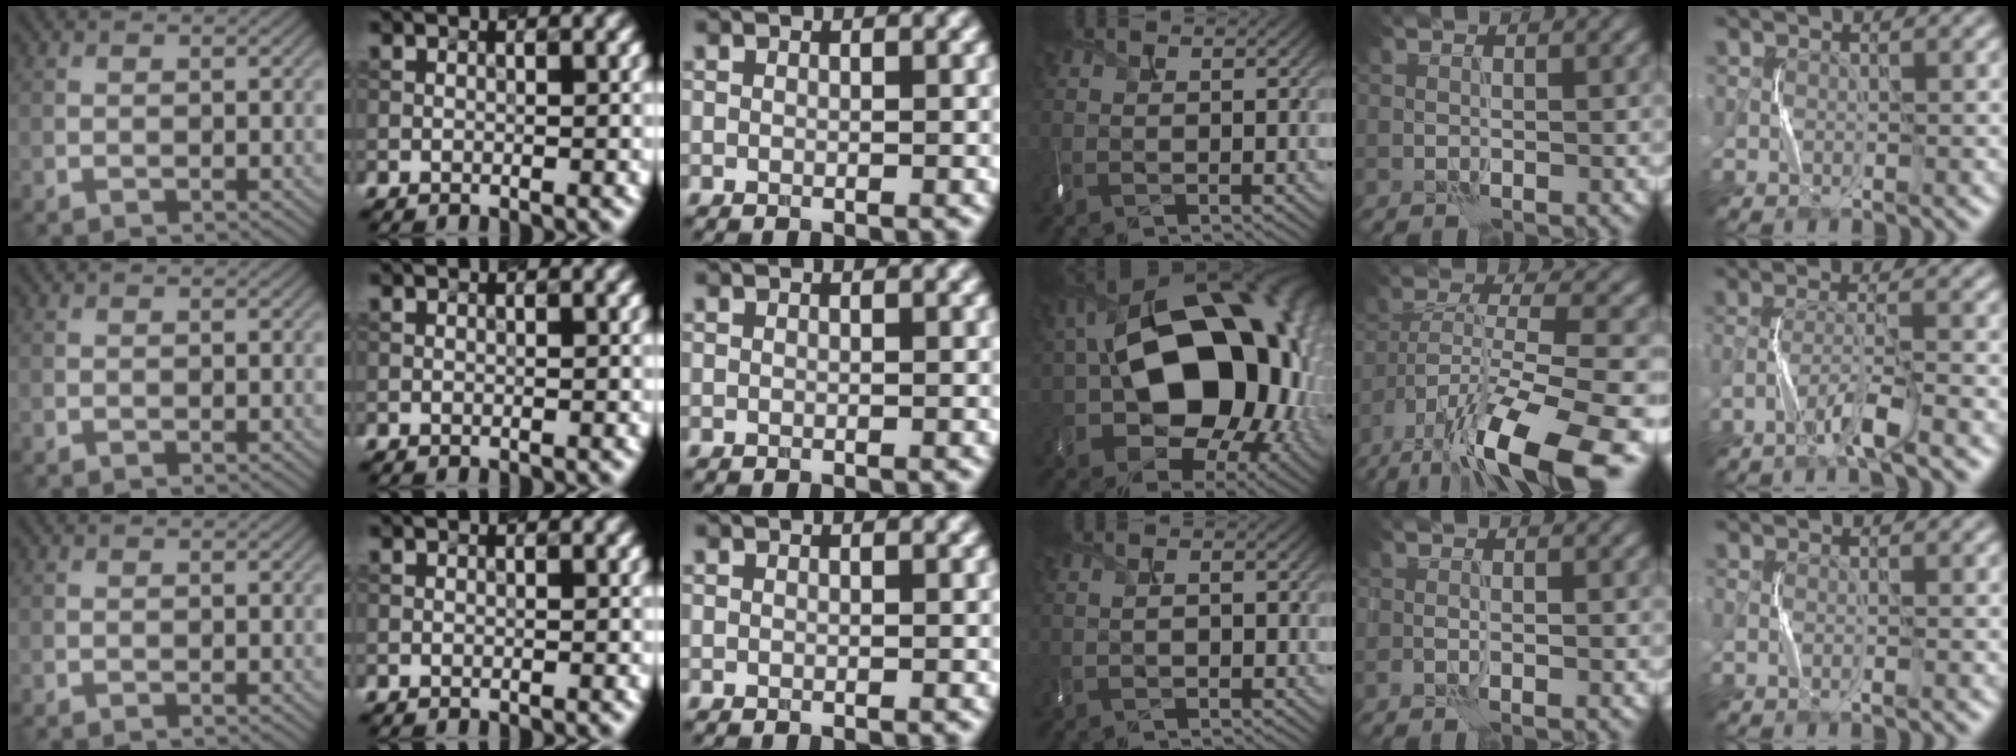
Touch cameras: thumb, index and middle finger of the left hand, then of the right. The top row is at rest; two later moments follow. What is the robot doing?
{"motion": "shake", "object": "tambourine"}